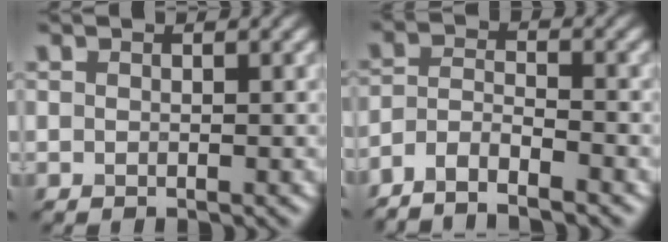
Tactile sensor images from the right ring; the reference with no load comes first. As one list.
[{"total": 4.2, "force": [-3.6, 0.8, 1.9], "torque": [-0.037, -0.002, -0.075]}]